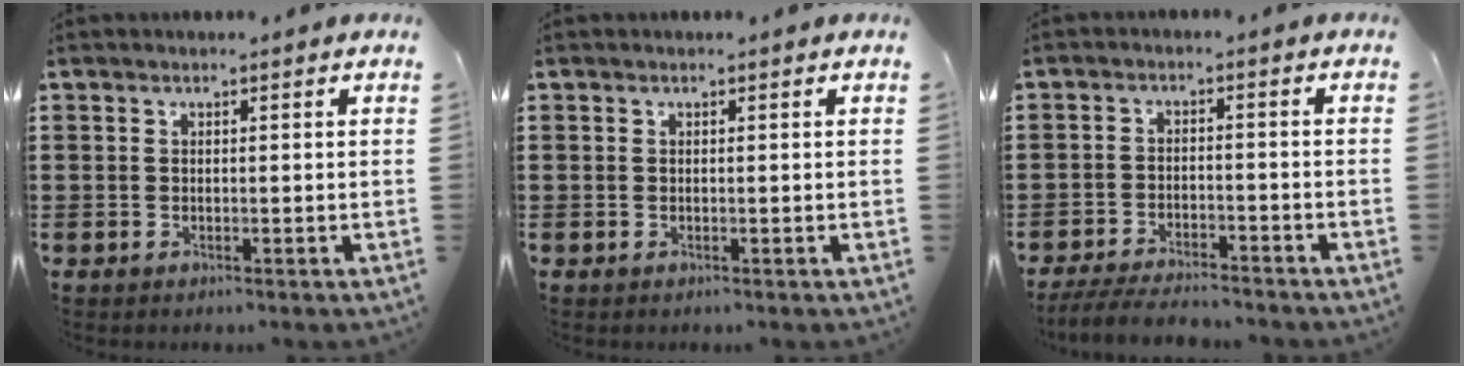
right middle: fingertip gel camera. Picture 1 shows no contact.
{"total": 0.0}
{"total": 4.5, "force": [-4.3, 0.5, 1.2], "torque": [-0.027, -0.002, -0.088]}